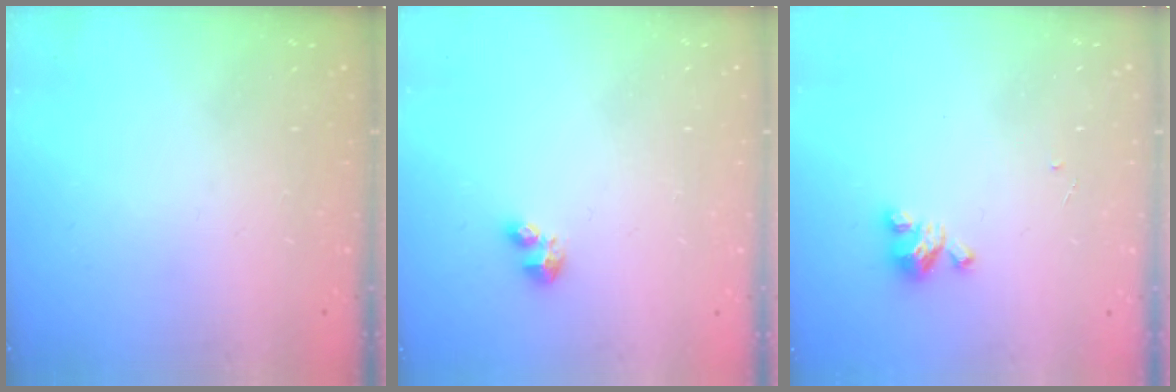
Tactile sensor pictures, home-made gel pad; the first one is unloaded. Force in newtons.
{"total": 2.3, "press": 2.2, "slide": 0.5}
{"total": 3.6, "press": 3.6, "slide": 0.3}